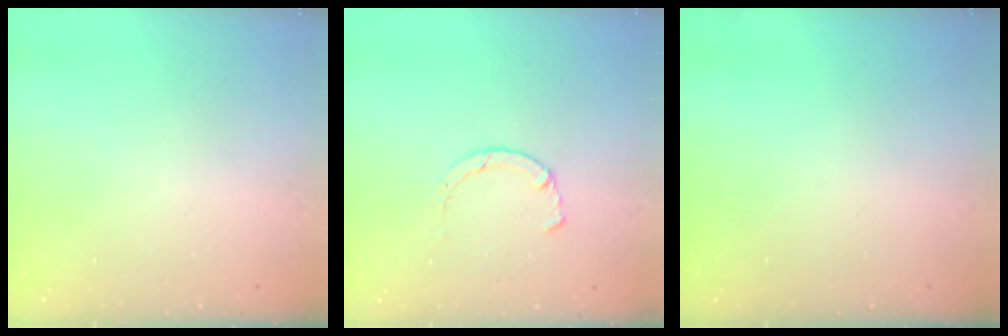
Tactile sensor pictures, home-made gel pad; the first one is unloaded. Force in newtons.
{"total": 1.5, "press": 1.5, "slide": 0.3}
{"total": 0.0}